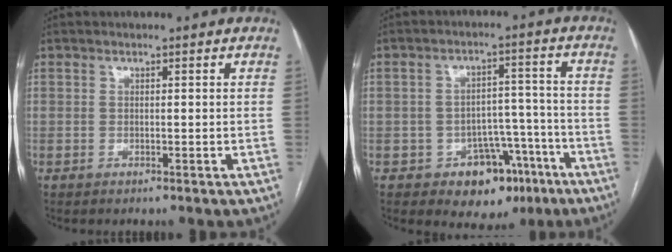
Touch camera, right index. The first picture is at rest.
{"total": 8.8, "force": [-4.7, 6.5, 3.6], "torque": [-0.022, 0.037, -0.055]}